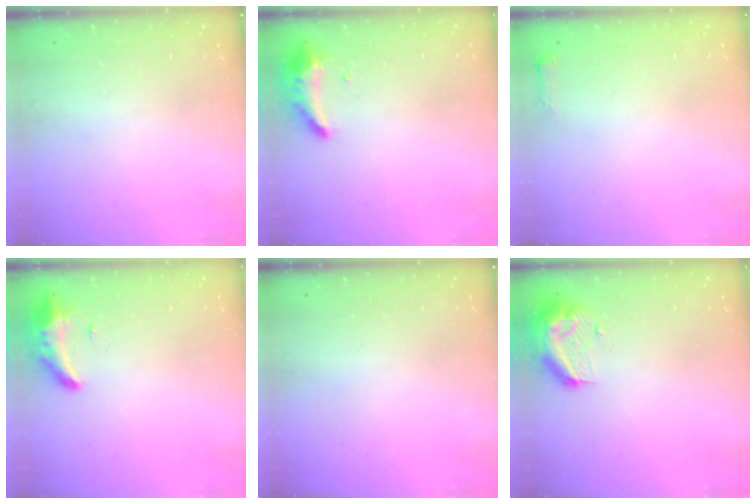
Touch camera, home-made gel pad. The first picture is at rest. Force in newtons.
{"total": 8.3, "press": 8.3, "slide": 0.2}
{"total": 2.7, "press": 2.6, "slide": 0.5}
{"total": 8.2, "press": 8.1, "slide": 1.6}
{"total": 0.0}
{"total": 11.1, "press": 11.0, "slide": 1.2}